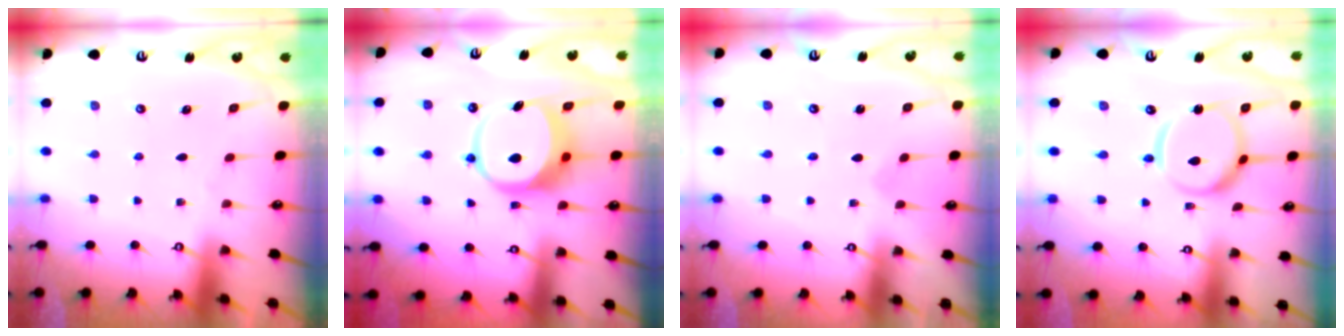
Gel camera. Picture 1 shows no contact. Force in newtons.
{"total": 9.7, "press": 9.6, "slide": 1.5}
{"total": 0.7, "press": 0.7, "slide": 0.1}
{"total": 14.4, "press": 14.4, "slide": 1.2}